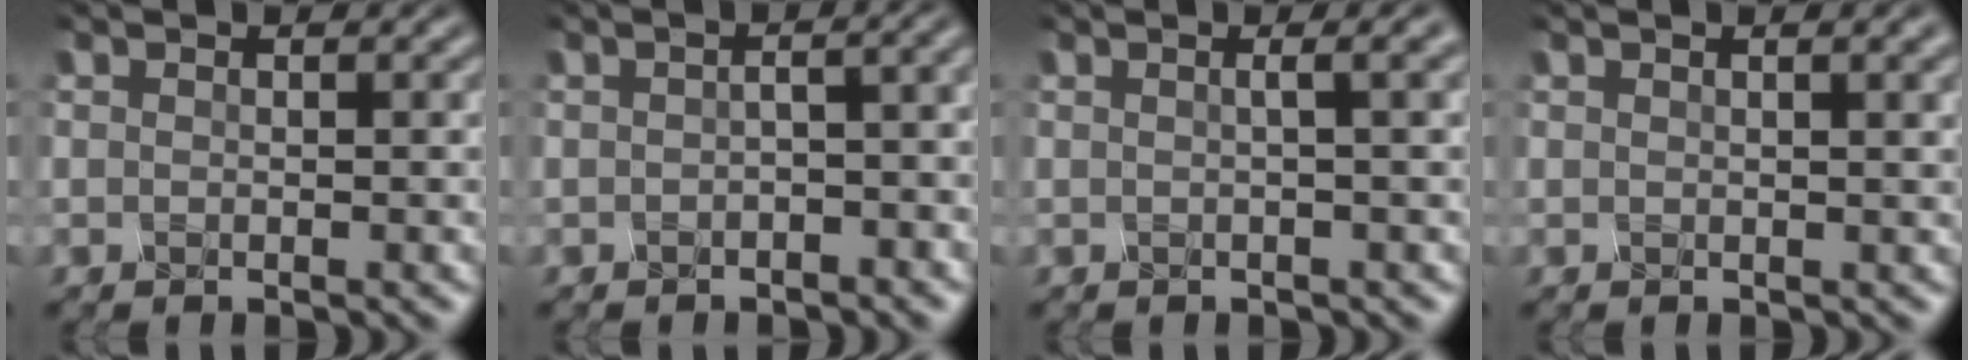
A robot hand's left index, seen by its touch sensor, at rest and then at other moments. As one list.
[{"total": 5.3, "force": [-0.4, 2.5, 4.6], "torque": [-0.042, 0.021, -0.008]}, {"total": 4.9, "force": [1.8, 2.3, 4.0], "torque": [-0.030, 0.045, 0.008]}, {"total": 5.4, "force": [2.7, 2.3, 4.1], "torque": [-0.026, 0.038, 0.022]}]